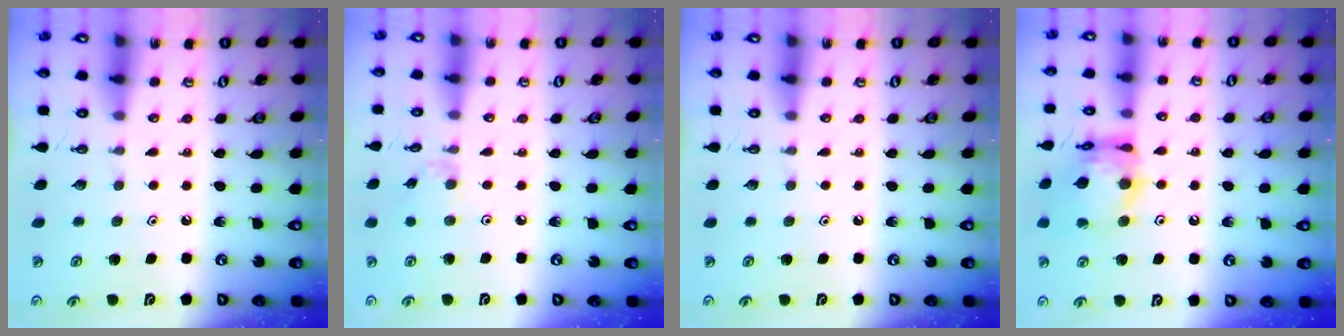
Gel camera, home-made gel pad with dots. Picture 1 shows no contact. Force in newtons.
{"total": 2.5, "press": 2.5, "slide": 0.5}
{"total": 0.0}
{"total": 12.1, "press": 12.1, "slide": 1.3}